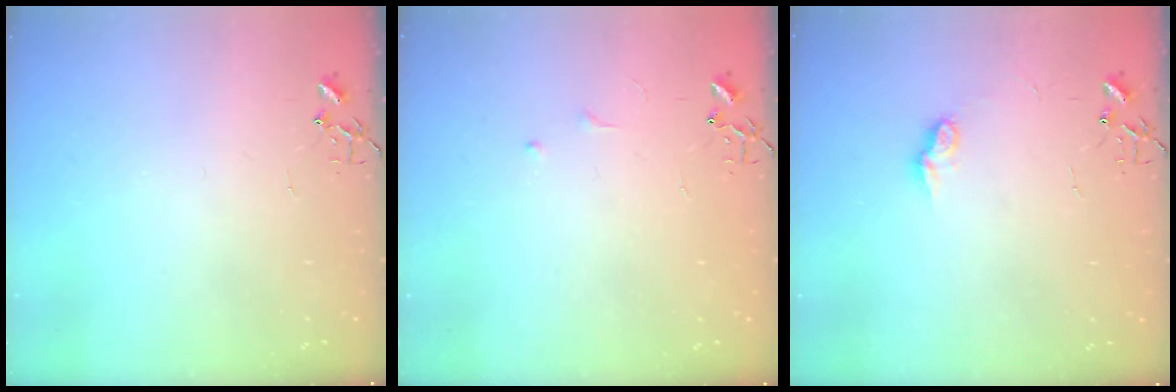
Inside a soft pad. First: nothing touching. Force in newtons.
{"total": 6.0, "press": 6.0, "slide": 0.7}
{"total": 7.2, "press": 7.2, "slide": 0.2}